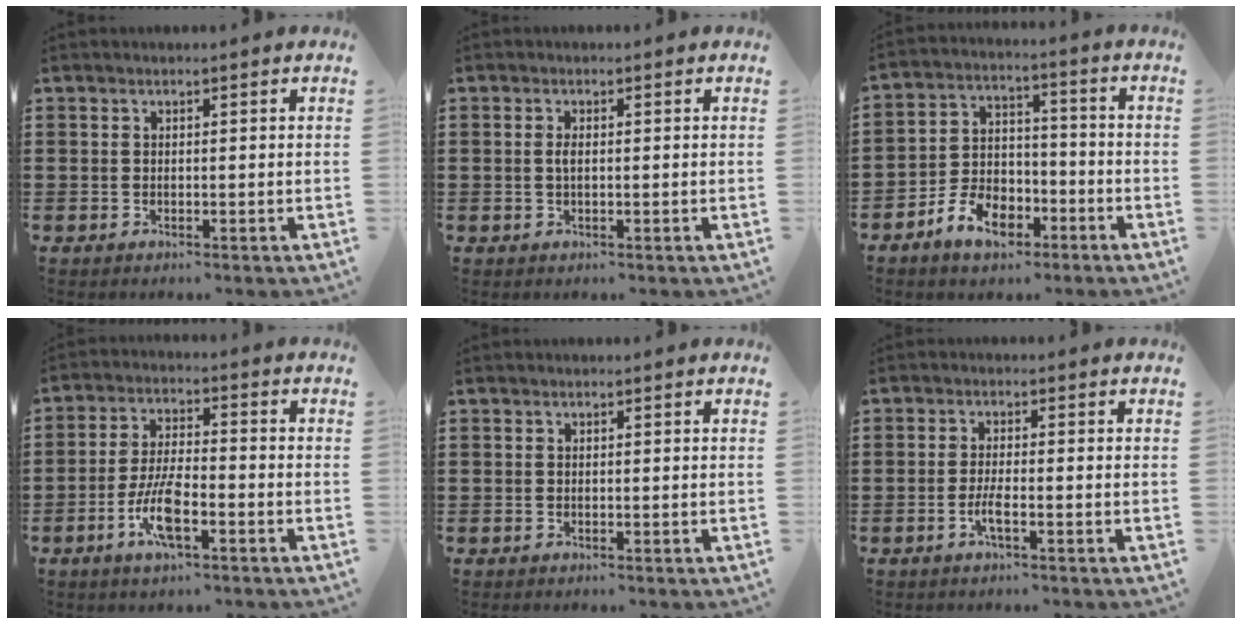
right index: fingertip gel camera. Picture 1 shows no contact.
{"total": 1.5, "force": [0.0, 0.4, 1.4], "torque": [-0.034, -0.001, -0.004]}
{"total": 7.6, "force": [-4.4, 4.9, 3.8], "torque": [-0.083, 0.023, -0.083]}
{"total": 7.5, "force": [-3.3, 2.0, 6.4], "torque": [-0.145, -0.012, -0.064]}
{"total": 0.0}
{"total": 2.8, "force": [-1.2, 0.1, 2.5], "torque": [-0.052, -0.007, -0.023]}